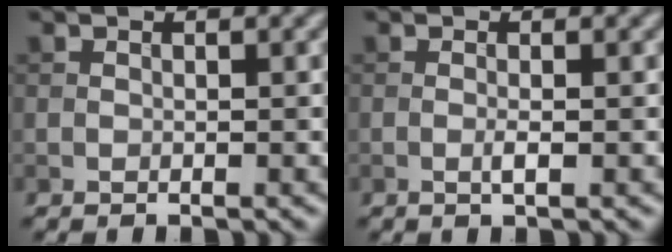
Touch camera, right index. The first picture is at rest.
{"total": 1.0, "force": [-0.2, 0.1, 1.0], "torque": [-0.020, -0.002, -0.006]}